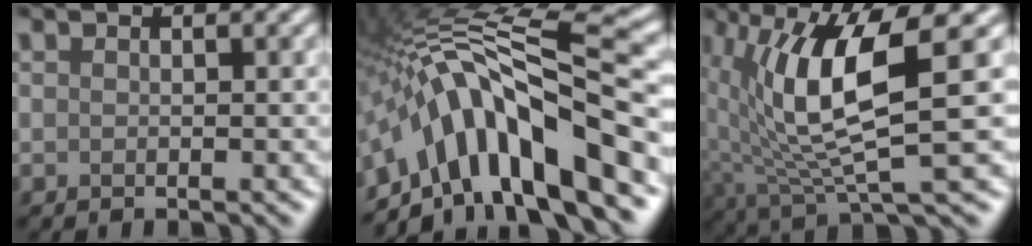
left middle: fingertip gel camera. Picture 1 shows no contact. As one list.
[{"total": 13.1, "force": [-5.1, 3.7, 11.5], "torque": [-0.188, 0.032, -0.071]}, {"total": 8.9, "force": [1.3, 2.3, 8.5], "torque": [-0.163, -0.001, 0.034]}]